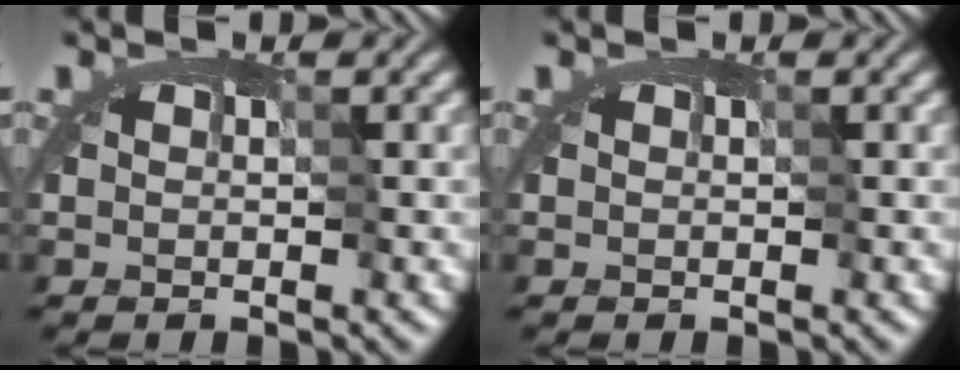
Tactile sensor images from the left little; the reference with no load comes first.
{"total": 0.0}